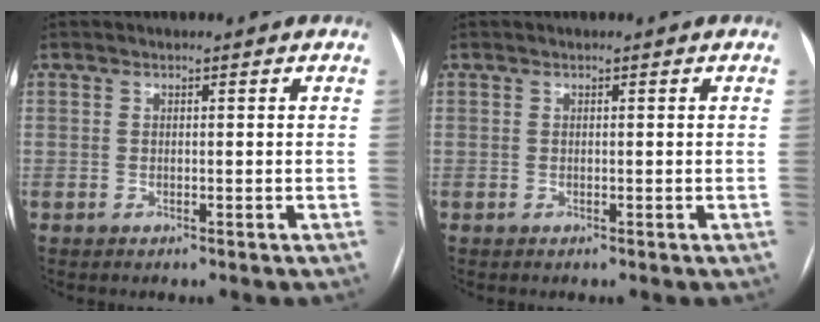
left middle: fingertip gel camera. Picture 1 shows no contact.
{"total": 0.0}